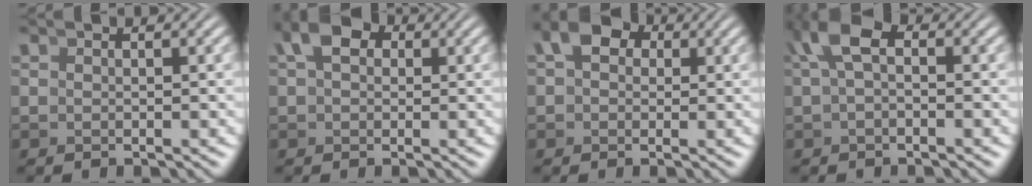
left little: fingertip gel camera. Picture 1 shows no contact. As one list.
[{"total": 4.4, "force": [1.8, 2.9, 2.7], "torque": [-0.052, 0.008, 0.026]}, {"total": 6.0, "force": [2.2, 4.5, 3.3], "torque": [-0.046, 0.016, 0.022]}, {"total": 4.1, "force": [1.1, 2.1, 3.3], "torque": [-0.077, 0.006, 0.019]}]